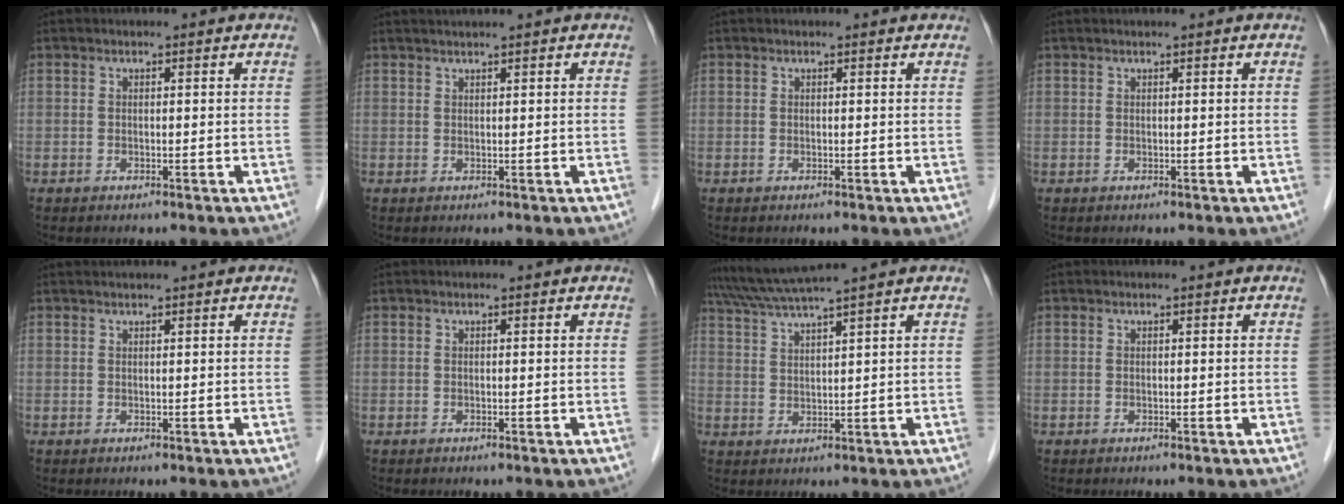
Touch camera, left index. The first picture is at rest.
{"total": 2.2, "force": [1.9, -0.4, 1.1], "torque": [-0.010, 0.019, 0.037]}
{"total": 0.6, "force": [0.6, 0.2, 0.1], "torque": [-0.011, 0.001, 0.002]}
{"total": 0.5, "force": [0.4, -0.1, 0.3], "torque": [-0.003, 0.009, 0.009]}
{"total": 1.7, "force": [1.5, -0.1, 0.8], "torque": [-0.007, 0.023, 0.027]}
{"total": 0.0}
{"total": 6.6, "force": [5.6, -1.9, 2.9], "torque": [-0.059, 0.011, 0.107]}
{"total": 0.0}